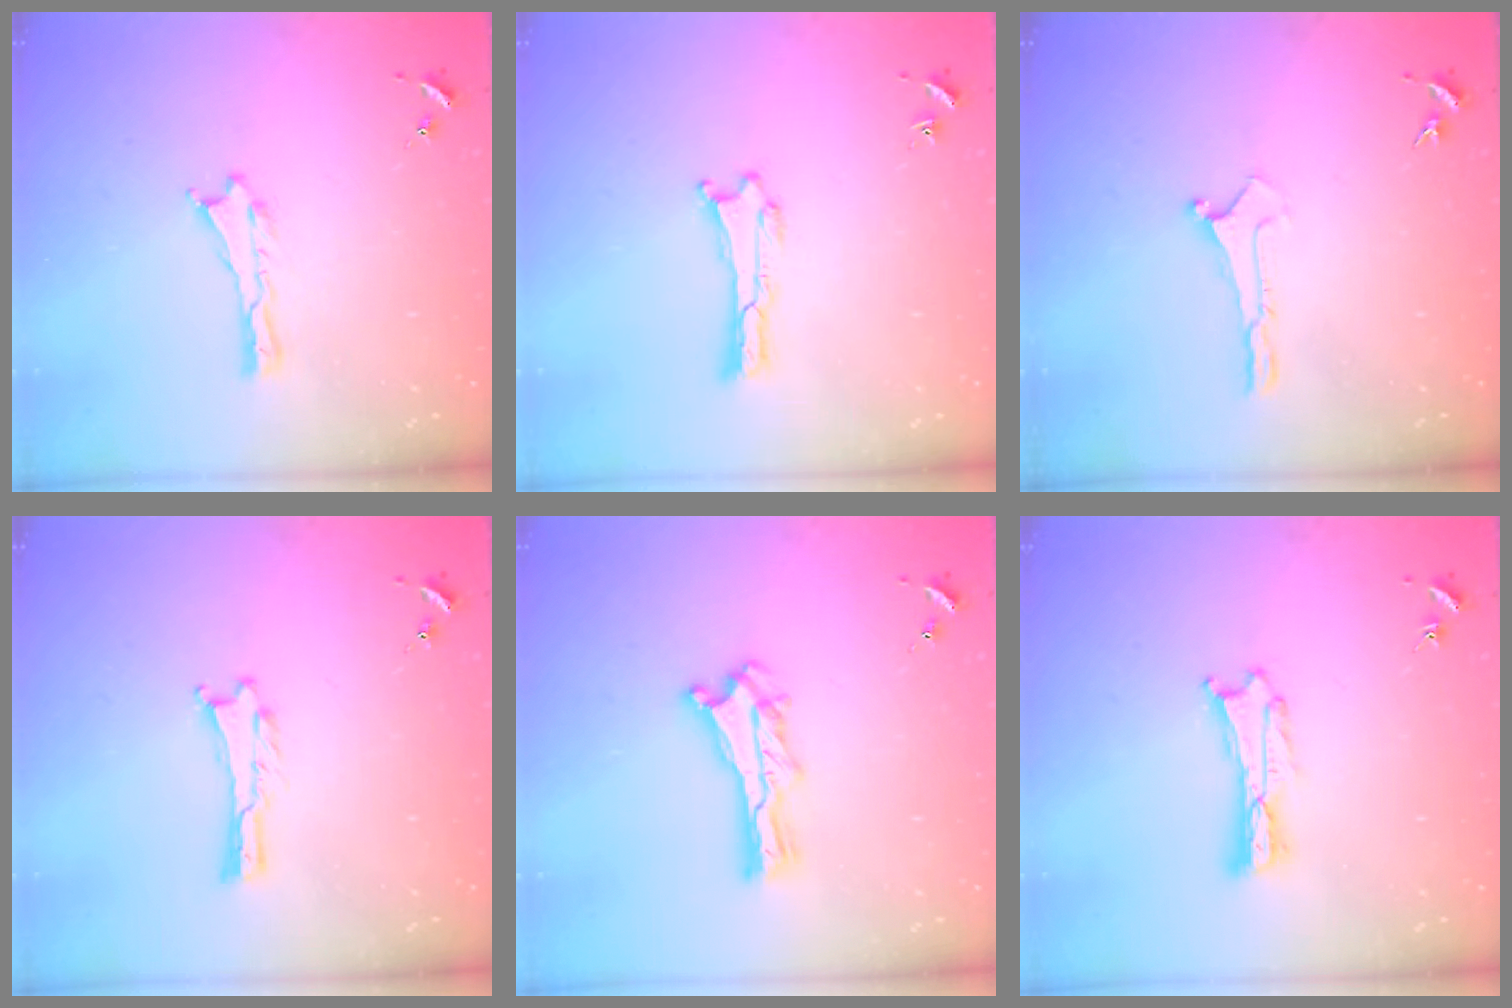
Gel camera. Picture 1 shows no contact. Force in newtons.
{"total": 0.0}
{"total": 0.0}
{"total": 0.0}
{"total": 1.2, "press": 1.2, "slide": 0.2}
{"total": 0.6, "press": 0.6, "slide": 0.2}